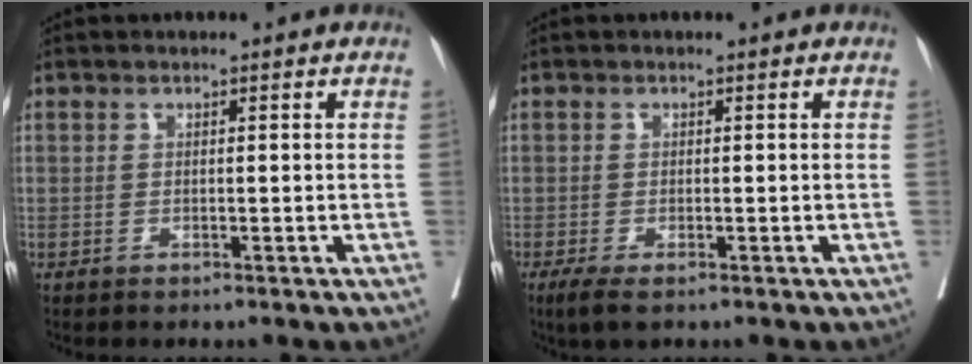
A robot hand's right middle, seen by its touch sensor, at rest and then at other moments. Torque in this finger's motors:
{"motor_torque": [0.69, -0.51, 0.11, 0.04]}